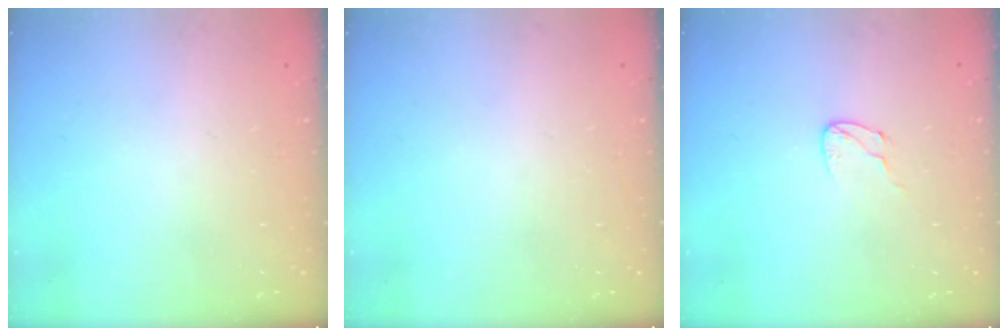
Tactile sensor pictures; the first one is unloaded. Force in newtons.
{"total": 0.0}
{"total": 5.0, "press": 5.0, "slide": 0.4}